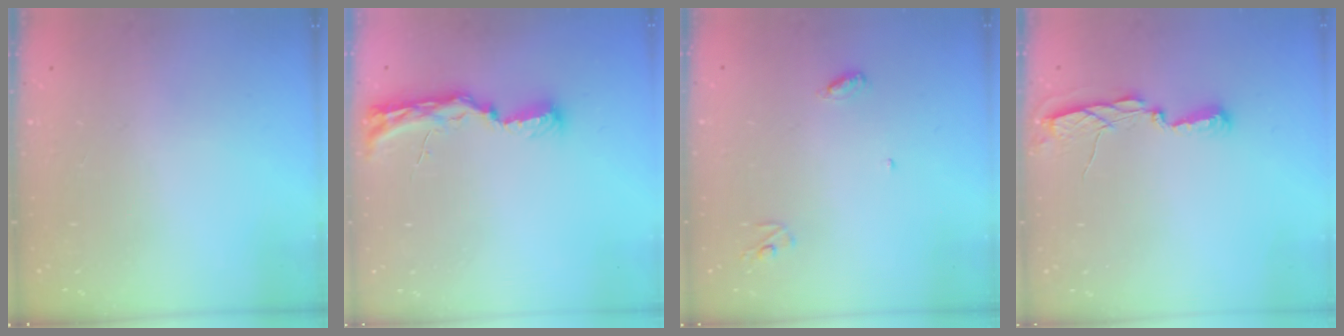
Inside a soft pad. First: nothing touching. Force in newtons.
{"total": 8.9, "press": 8.9, "slide": 1.3}
{"total": 3.9, "press": 3.9, "slide": 0.3}
{"total": 5.5, "press": 5.5, "slide": 0.6}